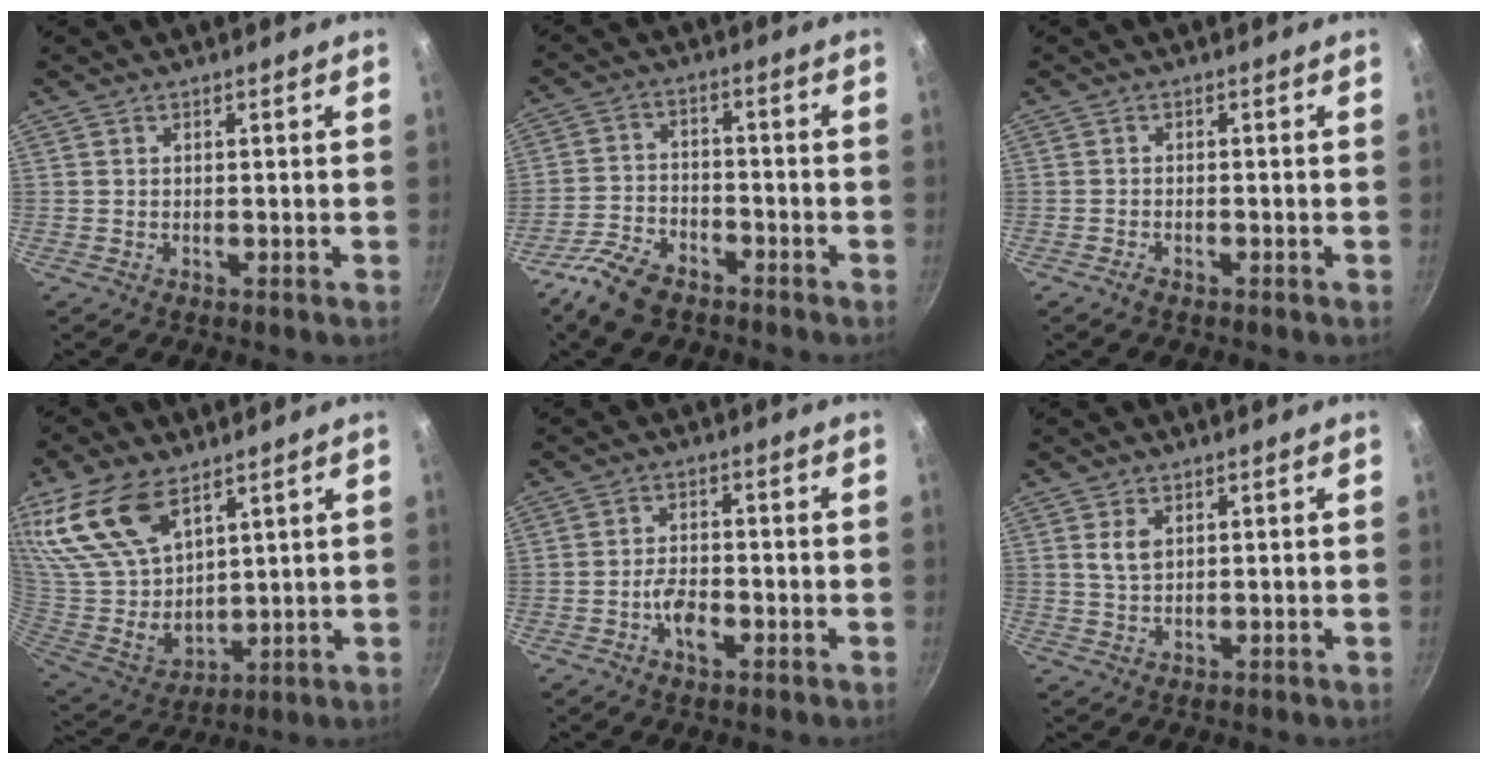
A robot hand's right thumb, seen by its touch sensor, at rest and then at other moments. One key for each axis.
{"total": 8.7, "fx": -6.3, "fy": 4.3, "fz": 4.2, "tx": -0.081, "ty": 0.043, "tz": -0.122}
{"total": 1.5, "fx": -1.2, "fy": 0.6, "fz": 0.7, "tx": -0.020, "ty": 0.011, "tz": -0.022}
{"total": 19.4, "fx": 10.9, "fy": 10.6, "fz": 12.0, "tx": -0.219, "ty": -0.043, "tz": 0.227}
{"total": 5.1, "fx": -2.0, "fy": 2.6, "fz": 3.9, "tx": -0.064, "ty": 0.017, "tz": -0.038}
{"total": 3.4, "fx": 1.2, "fy": 2.0, "fz": 2.4, "tx": -0.042, "ty": -0.006, "tz": 0.025}